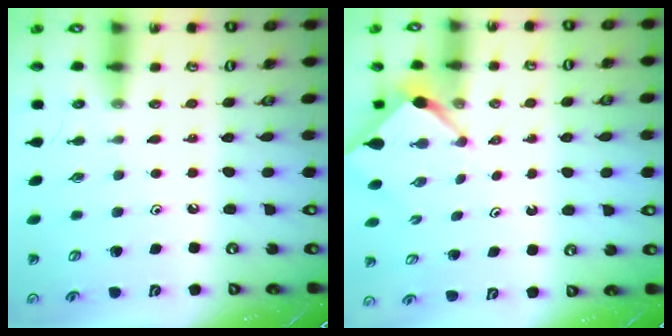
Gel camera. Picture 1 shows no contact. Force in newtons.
{"total": 2.5, "press": 2.5, "slide": 0.3}